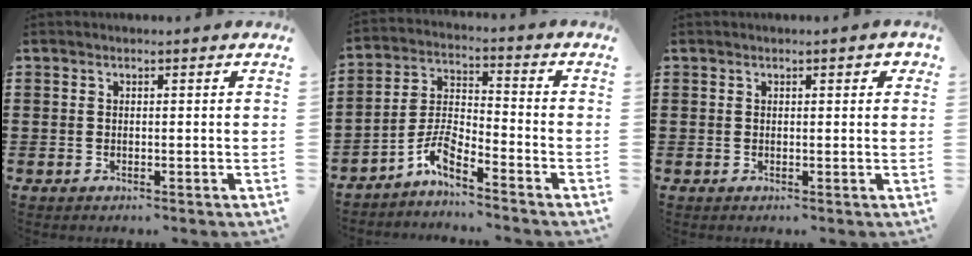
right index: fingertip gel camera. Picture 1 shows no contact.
{"total": 5.8, "force": [-4.9, 1.0, 2.9], "torque": [-0.079, -0.008, -0.102]}
{"total": 0.5, "force": [0.2, 0.4, 0.3], "torque": [0.002, 0.002, 0.002]}